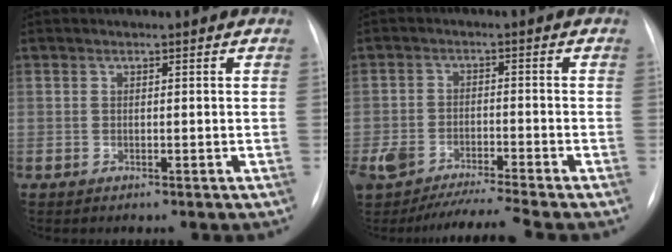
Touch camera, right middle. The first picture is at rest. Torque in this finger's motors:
{"motor_torque": [0.69, -0.67, 0.13, 0.05]}